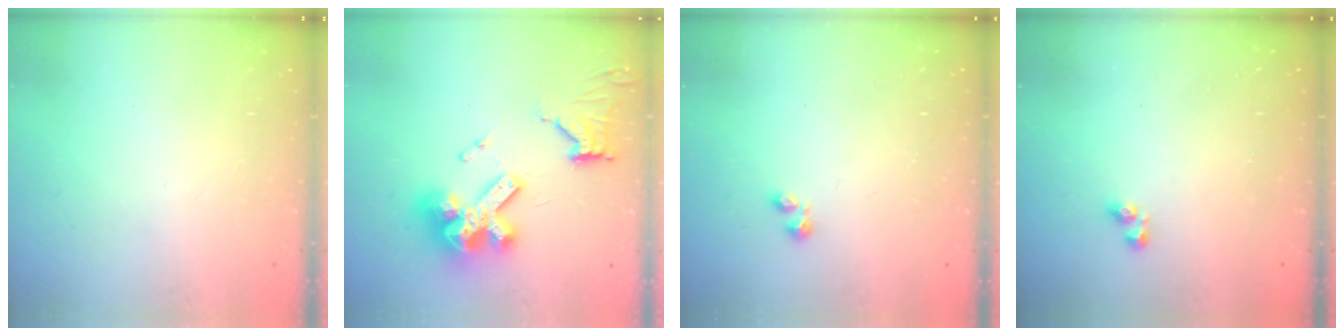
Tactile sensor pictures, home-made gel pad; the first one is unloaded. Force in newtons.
{"total": 17.4, "press": 17.3, "slide": 1.8}
{"total": 0.7, "press": 0.7, "slide": 0.2}
{"total": 2.9, "press": 2.8, "slide": 0.6}